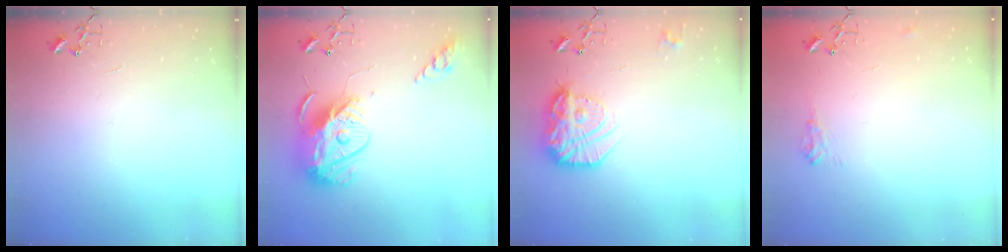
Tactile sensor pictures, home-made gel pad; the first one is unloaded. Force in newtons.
{"total": 16.5, "press": 16.4, "slide": 1.3}
{"total": 19.0, "press": 19.0, "slide": 1.7}
{"total": 7.3, "press": 7.3, "slide": 1.0}